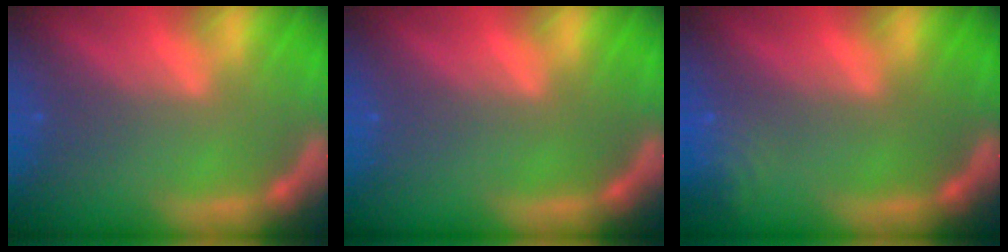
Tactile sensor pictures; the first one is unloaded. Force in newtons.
{"total": 0.0}
{"total": 3.0}